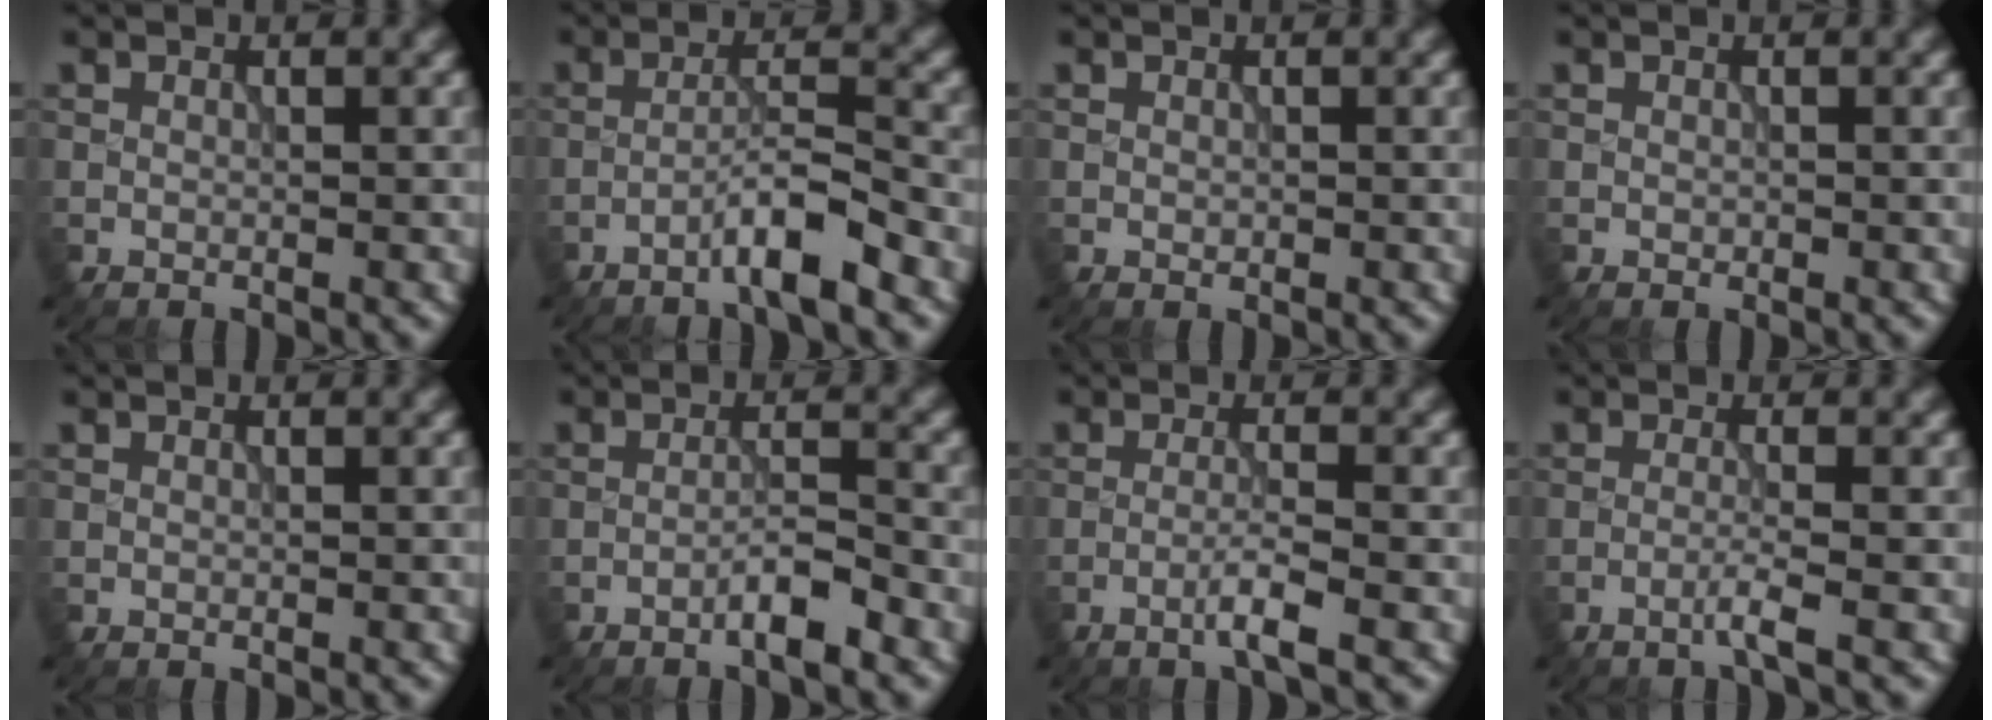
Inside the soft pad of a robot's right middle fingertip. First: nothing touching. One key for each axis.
{"total": 3.9, "fx": -2.5, "fy": 0.1, "fz": 3.0, "tx": -0.052, "ty": 0.015, "tz": -0.052}
{"total": 0.0}
{"total": 0.0}
{"total": 0.0}
{"total": 2.8, "fx": -1.8, "fy": 0.2, "fz": 2.2, "tx": -0.034, "ty": 0.009, "tz": -0.035}
{"total": 2.3, "fx": -1.1, "fy": -0.1, "fz": 2.0, "tx": -0.035, "ty": 0.008, "tz": -0.030}
{"total": 1.8, "fx": -0.9, "fy": 0.0, "fz": 1.6, "tx": -0.024, "ty": 0.006, "tz": -0.030}